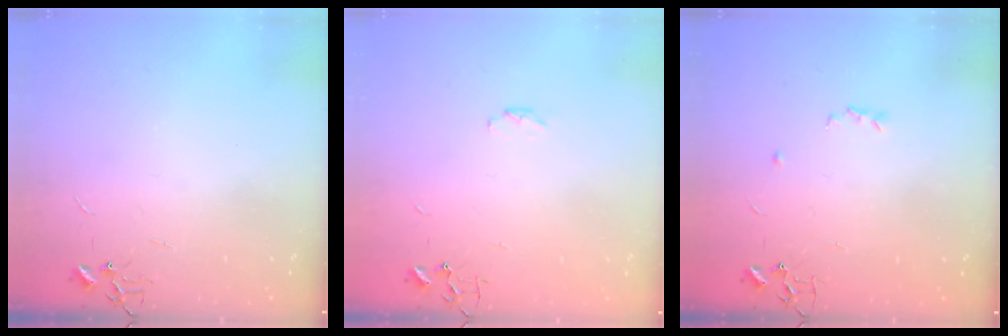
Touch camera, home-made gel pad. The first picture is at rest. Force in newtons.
{"total": 4.3, "press": 4.1, "slide": 1.5}
{"total": 3.2, "press": 3.1, "slide": 0.6}